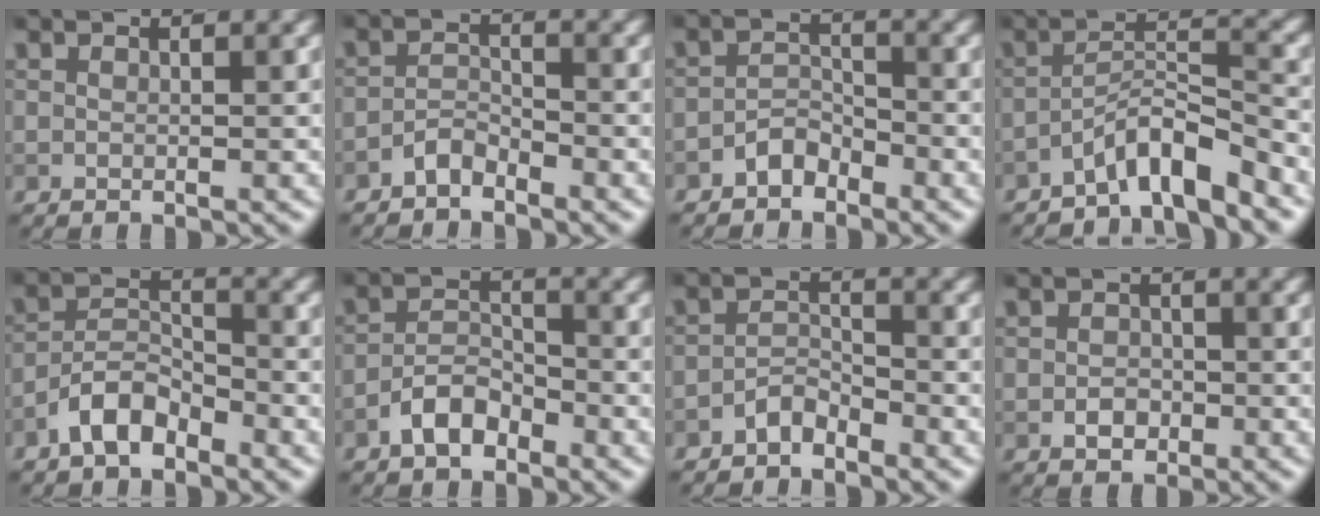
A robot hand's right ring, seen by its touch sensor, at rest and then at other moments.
{"total": 1.8, "force": [-1.6, 0.6, 0.6], "torque": [-0.010, 0.009, -0.035]}
{"total": 2.2, "force": [-1.7, 1.1, 0.8], "torque": [-0.010, 0.011, -0.035]}
{"total": 4.8, "force": [-3.7, 0.7, 3.1], "torque": [-0.048, 0.012, -0.072]}
{"total": 3.8, "force": [-2.8, 1.6, 2.0], "torque": [-0.036, 0.012, -0.060]}
{"total": 3.2, "force": [-2.2, 1.5, 1.7], "torque": [-0.028, 0.011, -0.047]}
{"total": 2.0, "force": [-1.8, 0.6, 0.7], "torque": [-0.011, 0.009, -0.037]}
{"total": 1.6, "force": [-0.7, 1.2, 0.9], "torque": [-0.012, 0.001, -0.014]}